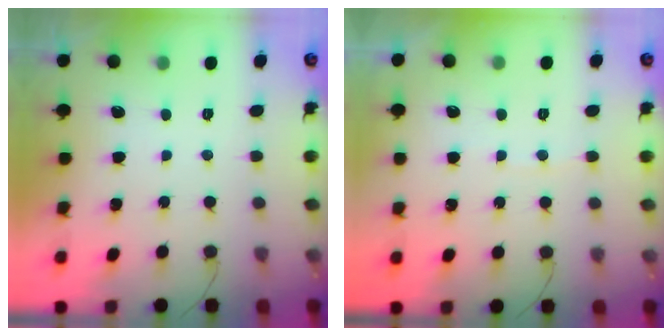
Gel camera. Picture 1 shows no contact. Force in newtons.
{"total": 2.2, "press": 2.2, "slide": 0.3}